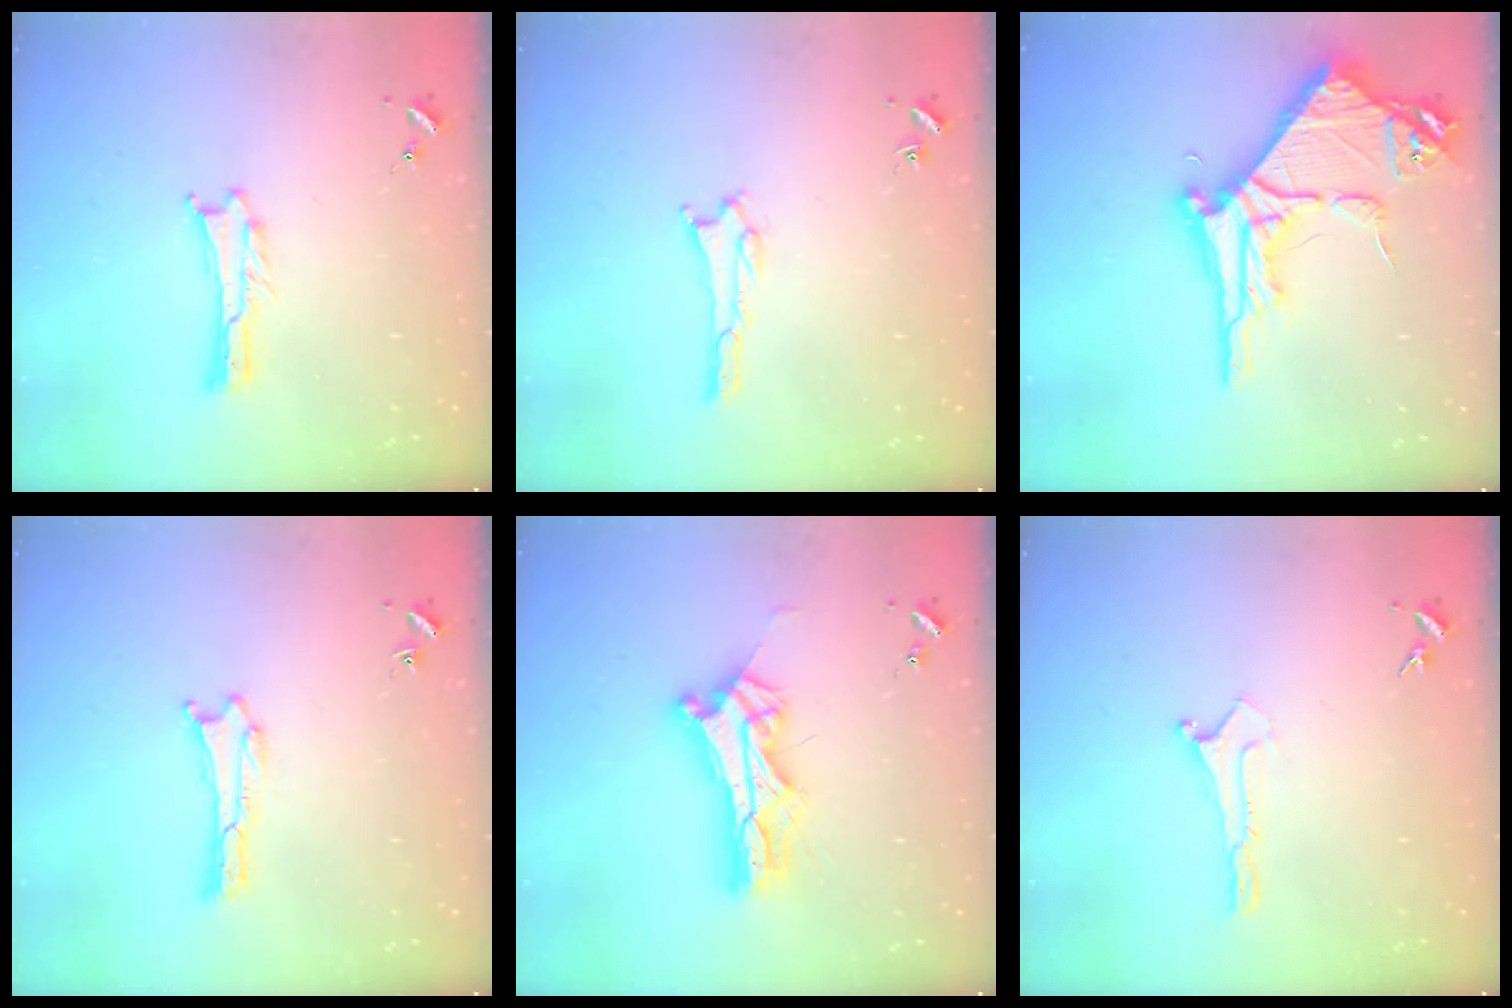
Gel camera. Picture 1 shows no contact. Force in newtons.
{"total": 1.6, "press": 1.6, "slide": 0.1}
{"total": 9.3, "press": 9.3, "slide": 0.9}
{"total": 0.0}
{"total": 9.2, "press": 9.2, "slide": 0.7}
{"total": 0.0}